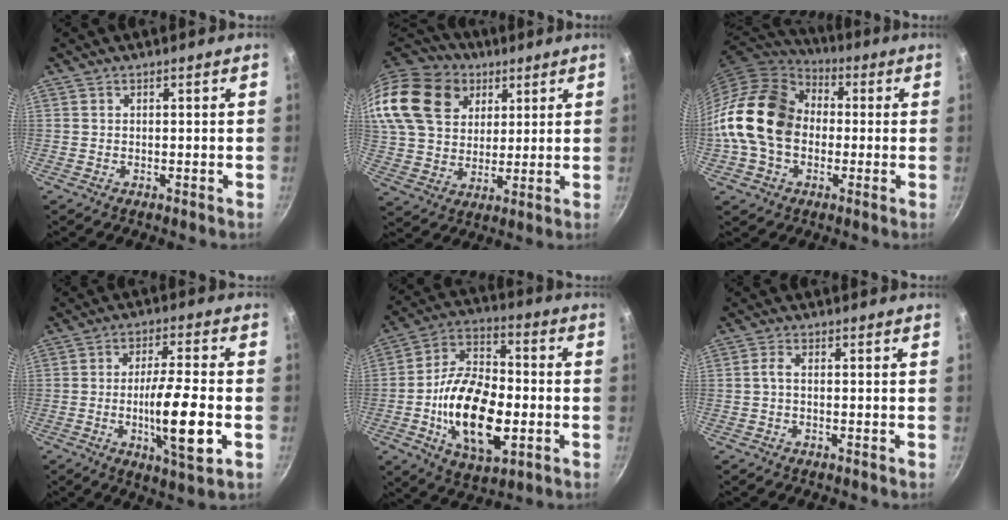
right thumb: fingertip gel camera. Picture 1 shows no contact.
{"total": 26.5, "force": [13.2, 19.2, 12.5], "torque": [-0.278, 0.013, 0.251]}
{"total": 18.8, "force": [-0.3, 14.1, 12.3], "torque": [-0.205, 0.038, -0.017]}
{"total": 13.2, "force": [-3.2, 2.5, 12.5], "torque": [-0.211, 0.012, -0.055]}
{"total": 20.0, "force": [-4.1, 10.7, 16.4], "torque": [-0.275, 0.023, -0.077]}
{"total": 1.9, "force": [-0.3, 0.5, 1.9], "torque": [-0.051, 0.007, -0.009]}